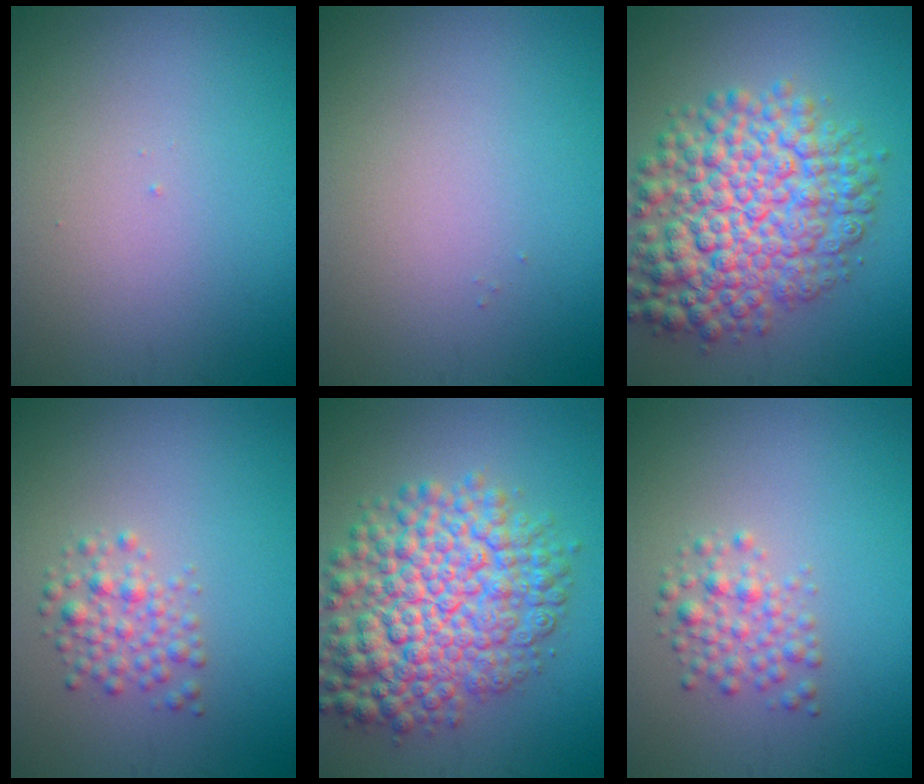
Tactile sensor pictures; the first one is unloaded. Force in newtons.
{"total": 0.0}
{"total": 10.0, "press": 10.0, "slide": 0.3}
{"total": 2.3, "press": 2.3, "slide": 0.1}
{"total": 10.0, "press": 10.0, "slide": 0.3}
{"total": 2.3, "press": 2.3, "slide": 0.1}